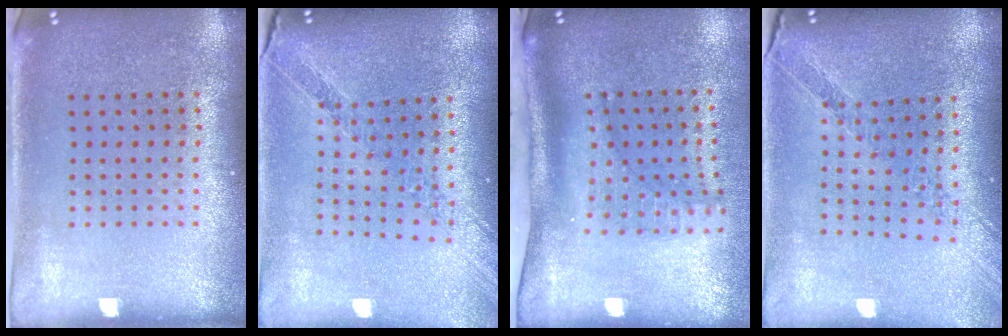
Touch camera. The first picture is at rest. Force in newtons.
{"total": 1.1, "press": 1.0, "slide": 0.0}
{"total": 2.1, "press": 1.5, "slide": 1.4}
{"total": 1.1, "press": 1.1, "slide": 0.2}